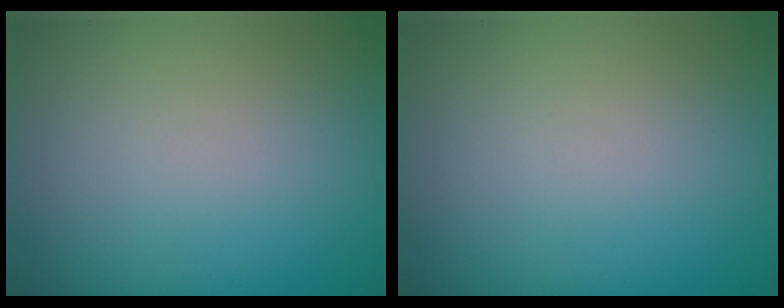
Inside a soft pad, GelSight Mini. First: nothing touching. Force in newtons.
{"total": 0.0}